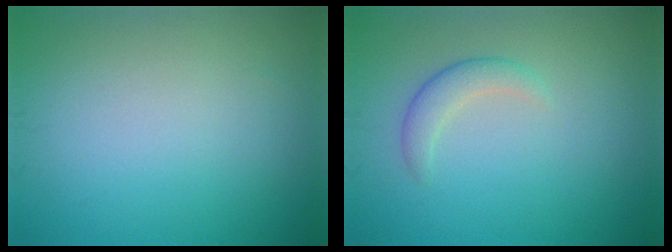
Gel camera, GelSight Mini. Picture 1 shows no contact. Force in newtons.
{"total": 1.8, "press": 1.8, "slide": 0.1}